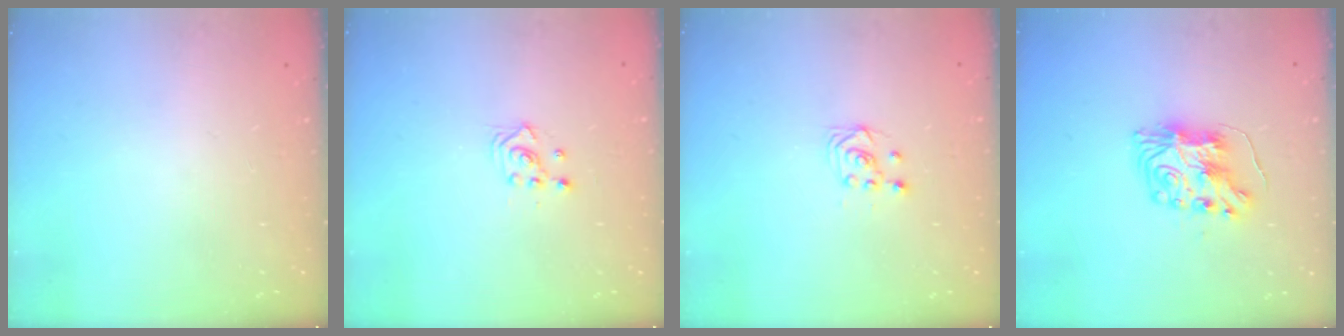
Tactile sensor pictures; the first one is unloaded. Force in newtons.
{"total": 2.5, "press": 2.5, "slide": 0.3}
{"total": 2.5, "press": 2.2, "slide": 1.2}
{"total": 8.3, "press": 8.3, "slide": 0.2}